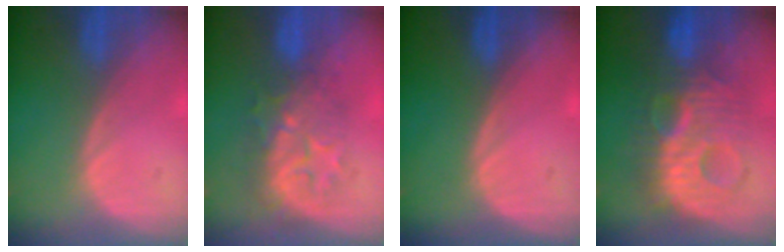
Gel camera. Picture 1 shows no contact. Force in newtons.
{"total": 8.0, "press": 7.4, "slide": 3.1}
{"total": 0.0}
{"total": 10.3, "press": 10.3, "slide": 0.2}